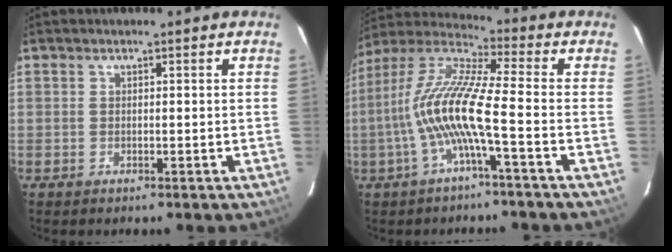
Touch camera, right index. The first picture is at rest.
{"total": 12.5, "force": [-3.4, 0.4, 12.0], "torque": [-0.237, 0.006, -0.069]}